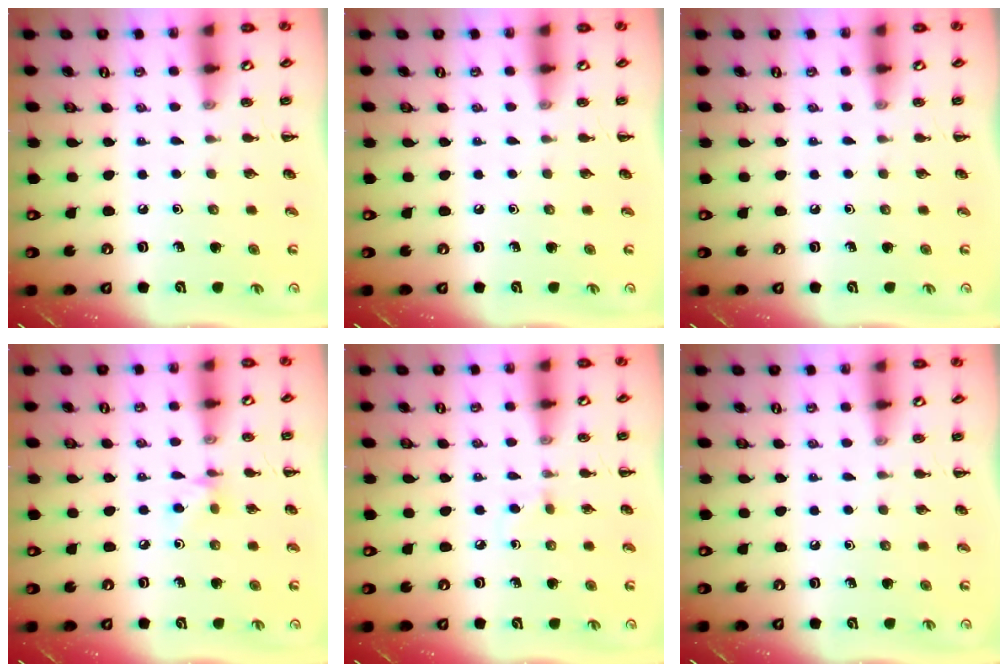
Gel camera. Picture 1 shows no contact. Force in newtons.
{"total": 0.0}
{"total": 0.0}
{"total": 4.4, "press": 4.2, "slide": 1.2}
{"total": 2.4, "press": 2.1, "slide": 1.0}
{"total": 0.0}